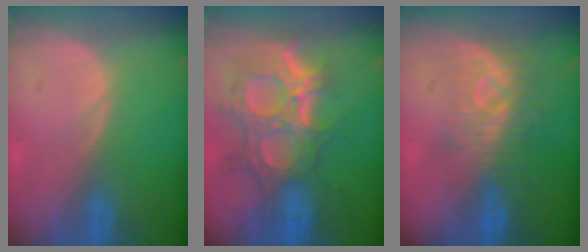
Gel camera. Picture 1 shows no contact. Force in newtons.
{"total": 12.0, "press": 10.7, "slide": 5.3}
{"total": 8.2, "press": 7.5, "slide": 3.4}